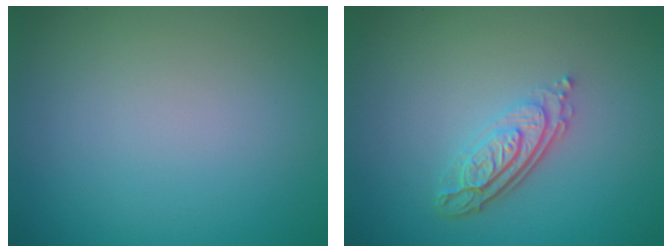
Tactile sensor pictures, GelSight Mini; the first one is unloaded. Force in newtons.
{"total": 4.0, "press": 2.9, "slide": 2.7}